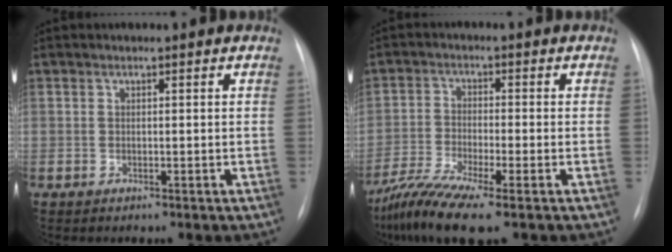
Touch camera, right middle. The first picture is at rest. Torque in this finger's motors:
{"motor_torque": [1.15, -1.01, 0.49, 0.13]}